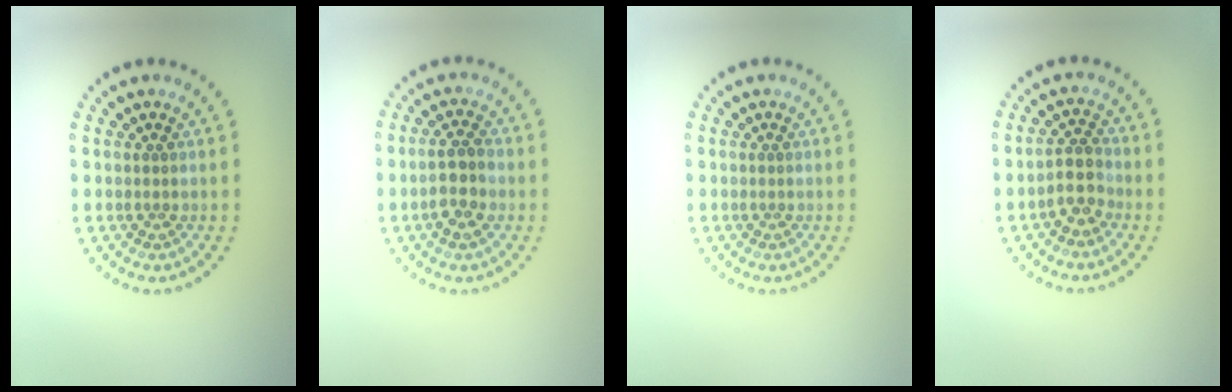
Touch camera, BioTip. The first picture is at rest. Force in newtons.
{"total": 2.9, "press": 2.8, "slide": 0.8}
{"total": 0.0}
{"total": 2.7, "press": 2.3, "slide": 1.4}